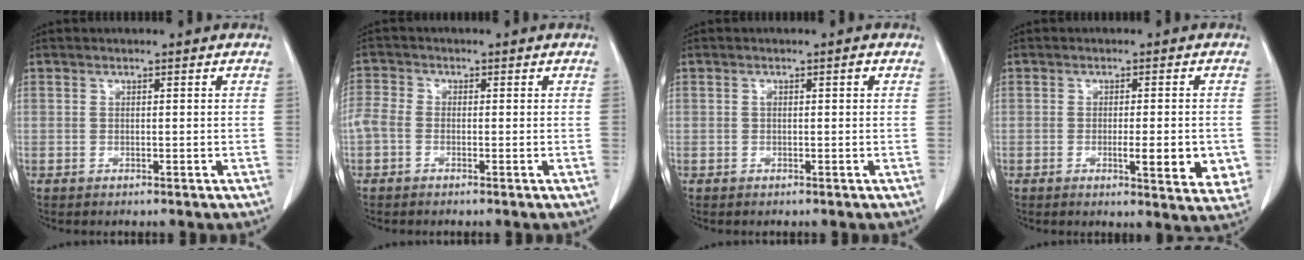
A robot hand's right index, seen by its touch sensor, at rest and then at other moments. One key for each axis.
{"total": 3.4, "fx": -1.0, "fy": 2.4, "fz": 2.3, "tx": -0.067, "ty": 0.013, "tz": -0.022}
{"total": 0.9, "fx": 0.1, "fy": 0.3, "fz": 0.8, "tx": -0.010, "ty": 0.004, "tz": 0.003}
{"total": 7.5, "fx": -1.6, "fy": 1.7, "fz": 7.2, "tx": -0.084, "ty": -0.009, "tz": -0.016}